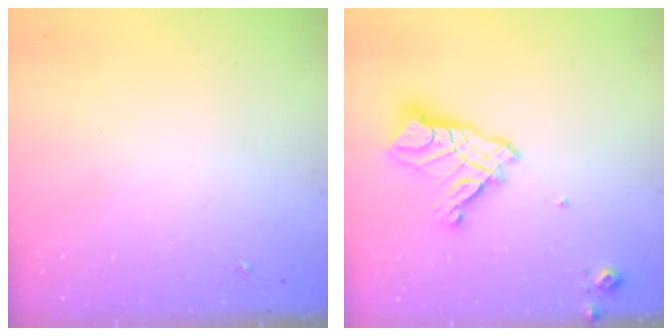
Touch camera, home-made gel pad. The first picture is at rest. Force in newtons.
{"total": 14.4, "press": 14.3, "slide": 1.5}